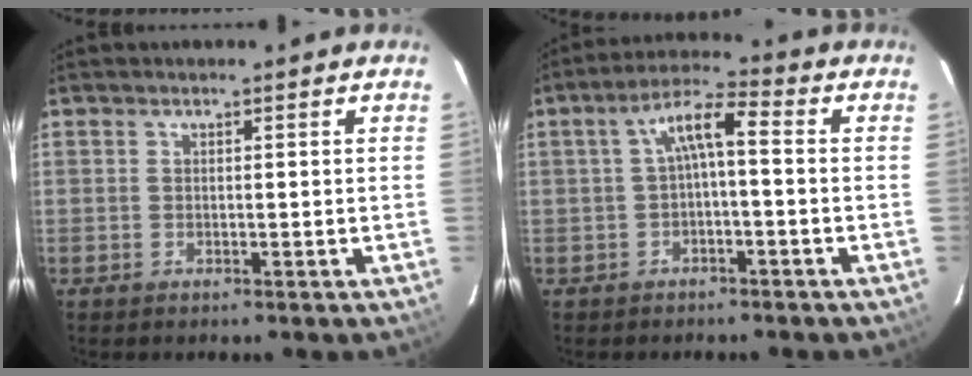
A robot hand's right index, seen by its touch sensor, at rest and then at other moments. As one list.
[{"total": 5.7, "force": [-0.6, 1.4, 5.5], "torque": [-0.115, 0.020, -0.010]}]